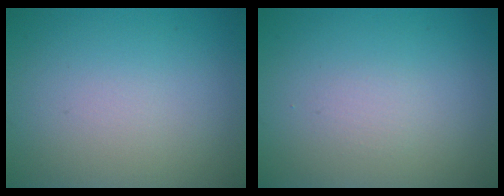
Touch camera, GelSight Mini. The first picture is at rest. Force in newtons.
{"total": 0.7, "press": 0.7, "slide": 0.1}